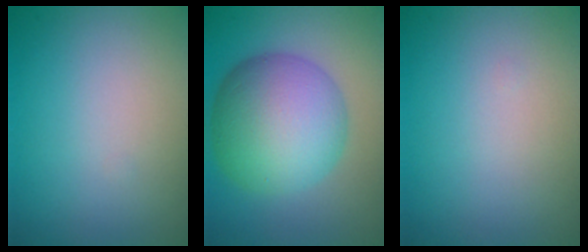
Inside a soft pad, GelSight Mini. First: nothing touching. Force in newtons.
{"total": 10.6, "press": 10.6, "slide": 0.1}
{"total": 0.0}